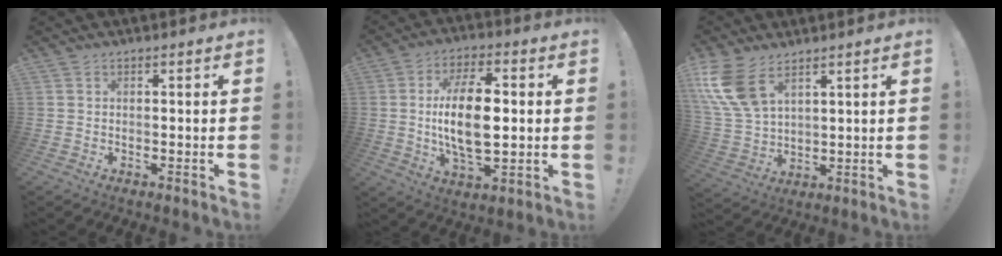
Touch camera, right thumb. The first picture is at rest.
{"total": 16.1, "force": [0.3, 7.5, 14.2], "torque": [-0.270, -0.002, -0.003]}
{"total": 12.5, "force": [7.1, 6.7, 7.8], "torque": [-0.178, -0.027, 0.141]}